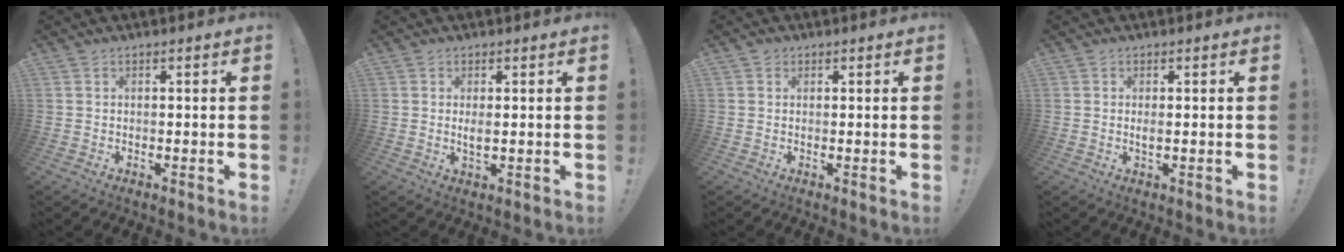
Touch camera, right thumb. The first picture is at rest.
{"total": 2.3, "force": [0.5, 0.6, 2.2], "torque": [-0.026, -0.008, 0.005]}
{"total": 1.2, "force": [0.7, 0.9, 0.2], "torque": [0.004, -0.002, 0.012]}
{"total": 1.5, "force": [0.1, 0.3, 1.4], "torque": [-0.012, -0.007, -0.002]}